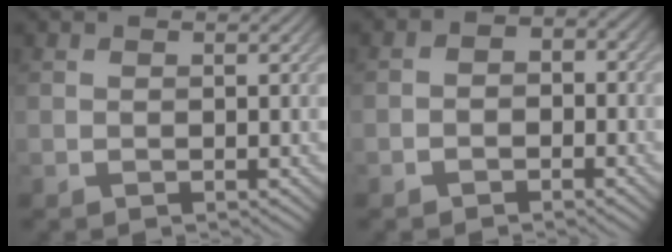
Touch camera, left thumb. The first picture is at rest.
{"total": 2.4, "force": [-1.1, 1.8, 1.2], "torque": [-0.018, 0.002, -0.024]}